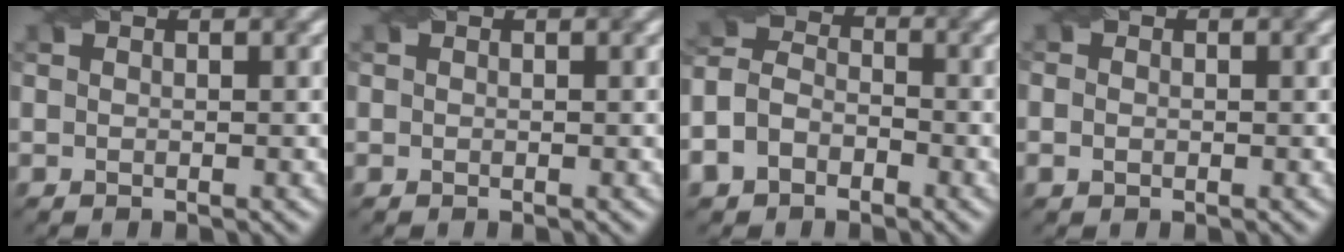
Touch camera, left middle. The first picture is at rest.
{"total": 0.0}
{"total": 4.5, "force": [-2.1, 3.3, 2.3], "torque": [-0.051, 0.007, -0.050]}
{"total": 1.3, "force": [-0.2, 1.0, 0.7], "torque": [-0.013, -0.001, -0.002]}